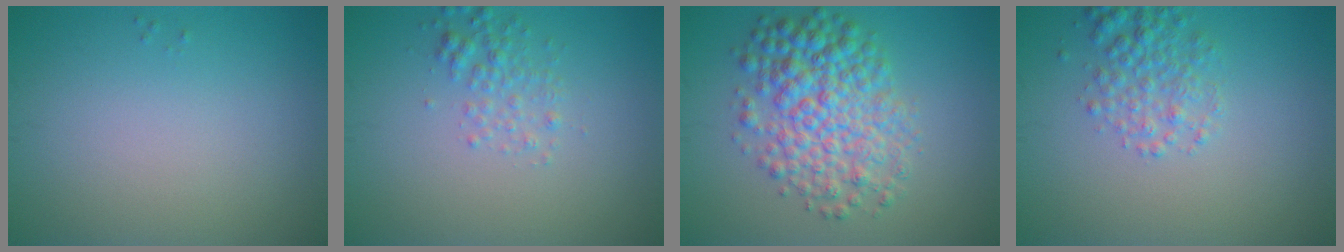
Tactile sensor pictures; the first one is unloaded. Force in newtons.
{"total": 2.0, "press": 2.0, "slide": 0.1}
{"total": 6.7, "press": 6.7, "slide": 0.1}
{"total": 2.9, "press": 2.9, "slide": 0.2}